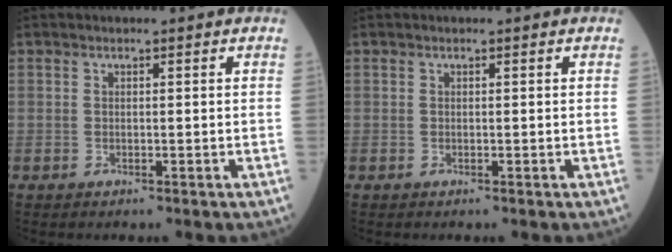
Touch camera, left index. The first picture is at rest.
{"total": 0.0}